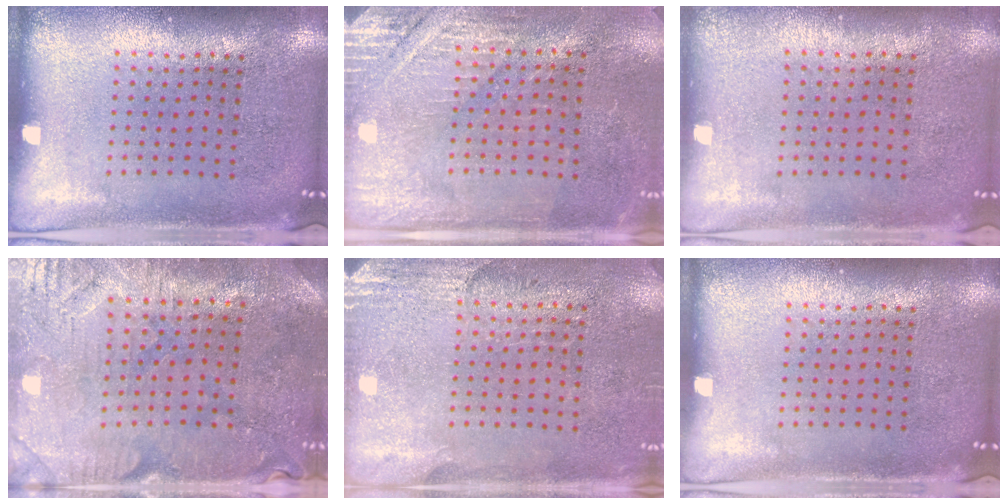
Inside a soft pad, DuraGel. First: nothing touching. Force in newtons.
{"total": 2.8, "press": 2.8, "slide": 0.5}
{"total": 0.0}
{"total": 0.8, "press": 0.6, "slide": 0.5}
{"total": 2.8, "press": 2.4, "slide": 1.4}
{"total": 0.0}